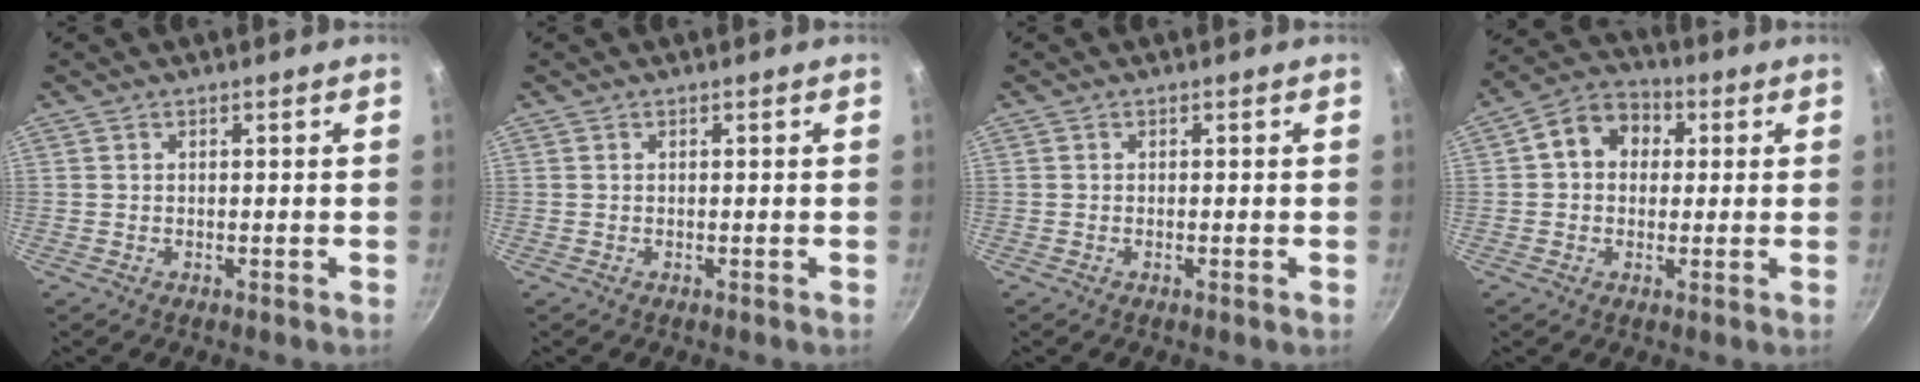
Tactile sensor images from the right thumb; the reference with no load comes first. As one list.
[{"total": 0.0}, {"total": 0.6, "force": [-0.3, -0.1, 0.5], "torque": [-0.010, -0.001, -0.007]}, {"total": 9.1, "force": [1.7, 7.4, 5.1], "torque": [-0.051, 0.022, 0.010]}]